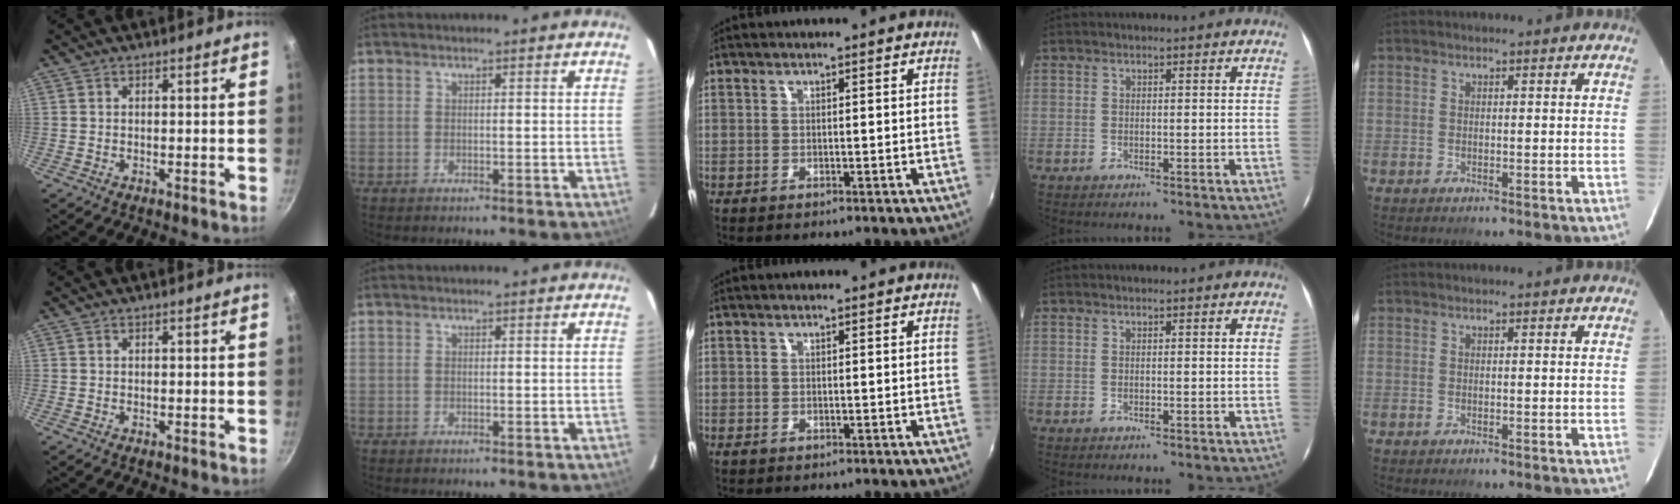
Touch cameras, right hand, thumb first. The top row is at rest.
{}